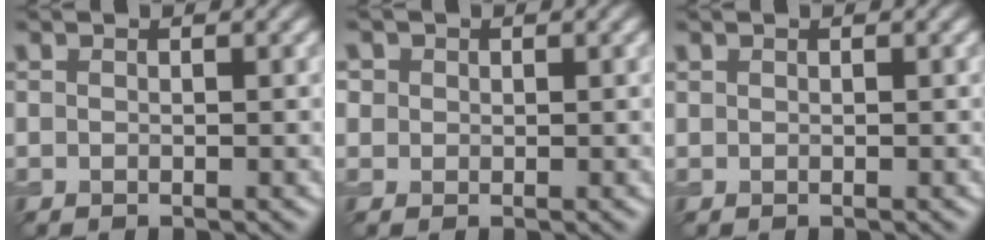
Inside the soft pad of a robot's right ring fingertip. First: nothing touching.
{"total": 1.2, "force": [0.5, 1.1, 0.3], "torque": [-0.002, -0.003, 0.005]}
{"total": 0.0}